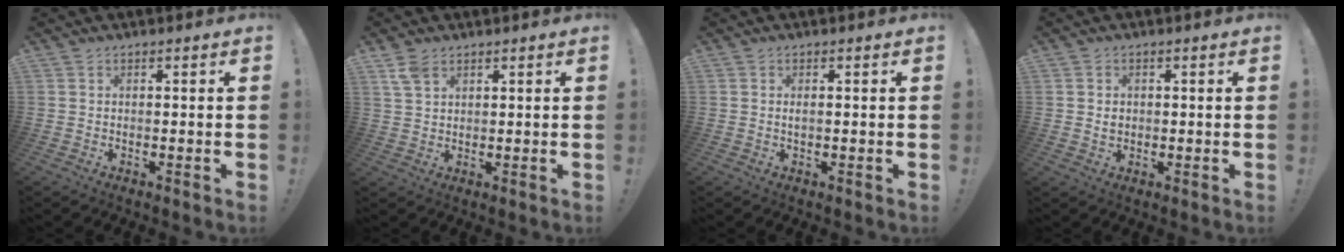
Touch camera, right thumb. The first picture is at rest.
{"total": 4.9, "force": [3.1, 2.6, 2.8], "torque": [-0.047, -0.011, 0.059]}
{"total": 0.6, "force": [0.1, 0.1, 0.6], "torque": [-0.003, -0.003, -0.001]}
{"total": 2.0, "force": [0.1, 1.9, 0.8], "torque": [-0.006, 0.000, 0.000]}